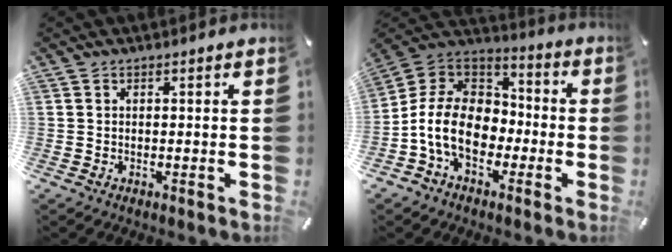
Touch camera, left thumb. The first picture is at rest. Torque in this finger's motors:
{"motor_torque": [1.32, 1.88, 1.50, 1.27, 0.23]}